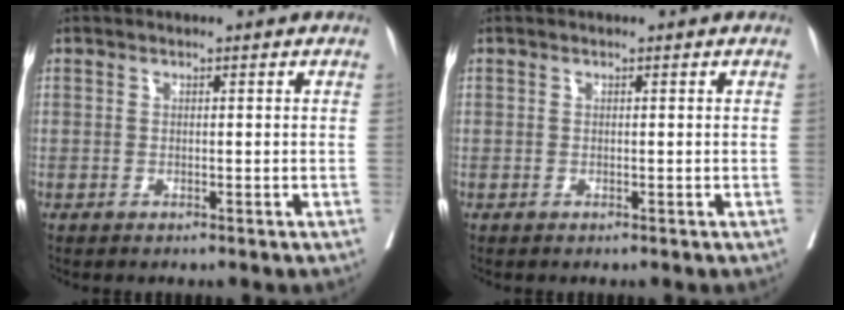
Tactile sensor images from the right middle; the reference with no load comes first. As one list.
[{"total": 0.0}]